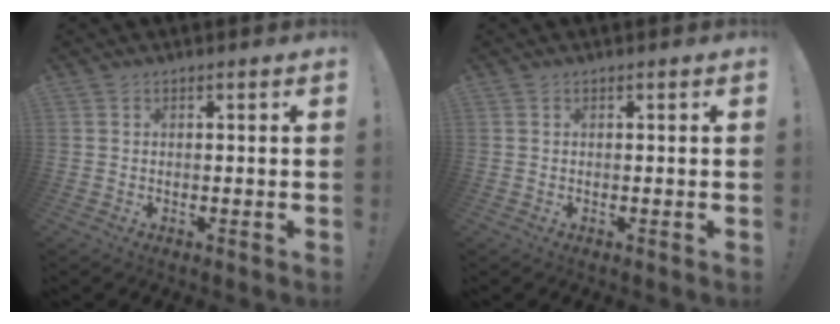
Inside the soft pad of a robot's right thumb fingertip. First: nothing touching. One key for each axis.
{"total": 0.0}